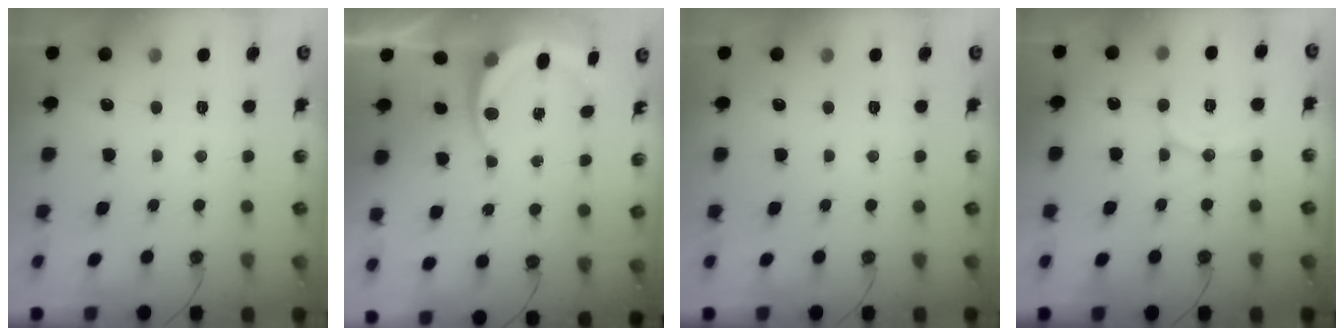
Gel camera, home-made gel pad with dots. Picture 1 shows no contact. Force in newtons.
{"total": 7.5, "press": 7.3, "slide": 1.8}
{"total": 0.0}
{"total": 9.7, "press": 9.7, "slide": 1.1}